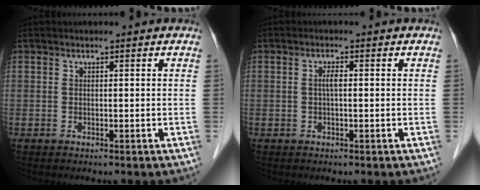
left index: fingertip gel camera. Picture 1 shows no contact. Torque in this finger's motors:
{"motor_torque": [0.29, 0.18, 0.01, 0.01]}